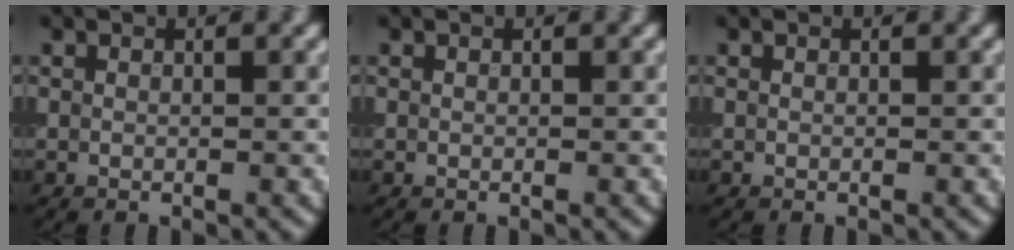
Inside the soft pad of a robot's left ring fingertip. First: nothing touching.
{"total": 0.0}
{"total": 0.0}